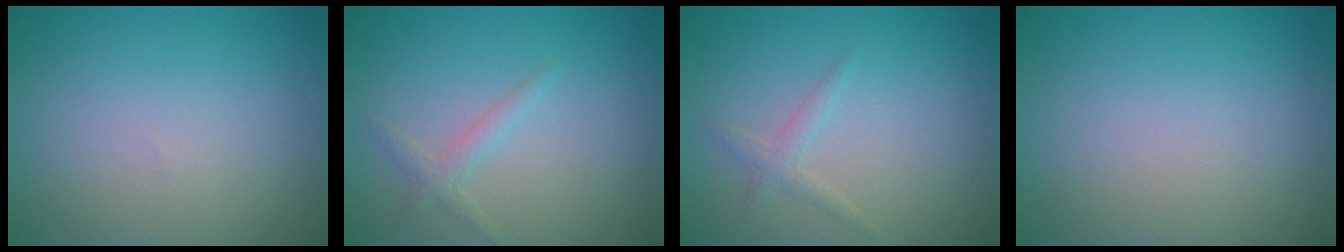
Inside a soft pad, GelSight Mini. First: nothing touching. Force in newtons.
{"total": 1.4, "press": 1.4, "slide": 0.1}
{"total": 1.3, "press": 1.3, "slide": 0.0}
{"total": 0.0}